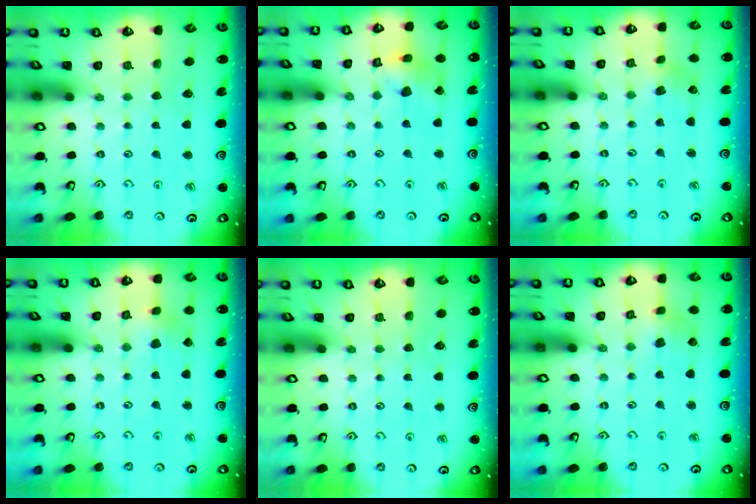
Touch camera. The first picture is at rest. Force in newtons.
{"total": 10.8, "press": 10.7, "slide": 1.4}
{"total": 3.6, "press": 3.5, "slide": 0.7}
{"total": 1.8, "press": 1.8, "slide": 0.2}
{"total": 0.0}
{"total": 2.3, "press": 2.3, "slide": 0.6}